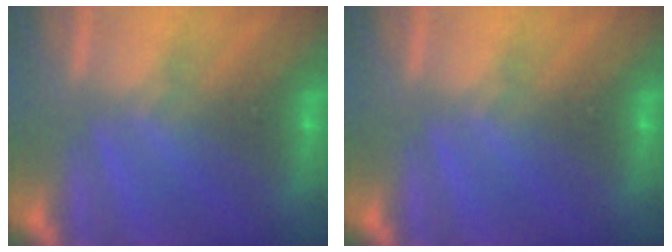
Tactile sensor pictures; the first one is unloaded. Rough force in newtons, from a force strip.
{"total": 0.0}